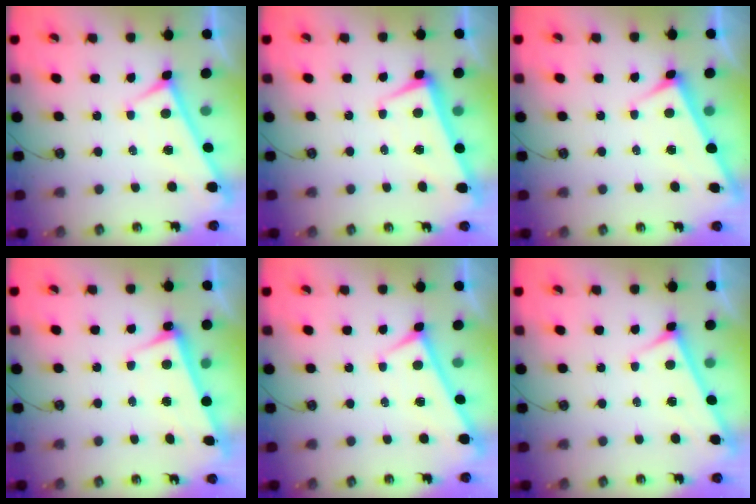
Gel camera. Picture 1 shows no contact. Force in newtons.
{"total": 2.2, "press": 2.1, "slide": 0.7}
{"total": 3.2, "press": 3.2, "slide": 0.1}
{"total": 3.4, "press": 3.2, "slide": 1.0}
{"total": 1.4, "press": 1.3, "slide": 0.5}
{"total": 3.0, "press": 2.9, "slide": 0.3}